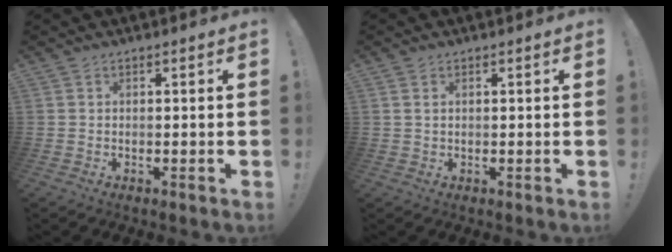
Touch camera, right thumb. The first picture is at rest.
{"total": 1.2, "force": [0.6, 0.6, 0.9], "torque": [-0.022, 0.004, 0.012]}